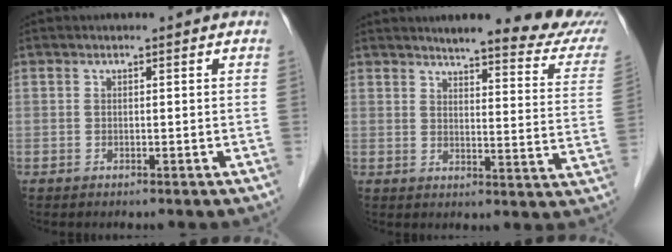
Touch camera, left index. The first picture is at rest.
{"total": 17.6, "force": [15.8, 1.7, 7.7], "torque": [-0.084, -0.049, 0.173]}